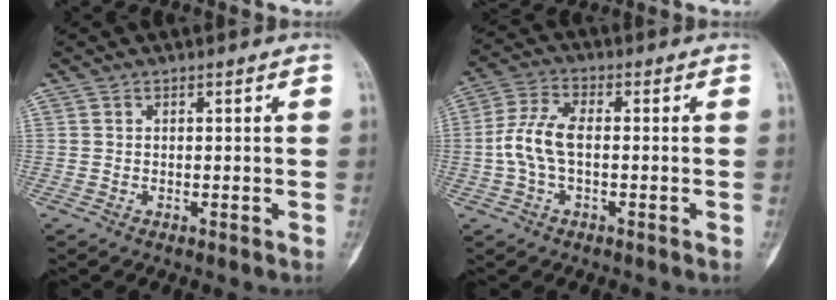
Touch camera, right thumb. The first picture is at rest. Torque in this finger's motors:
{"motor_torque": [0.18, 0.19, 0.10, -0.11, 0.12]}